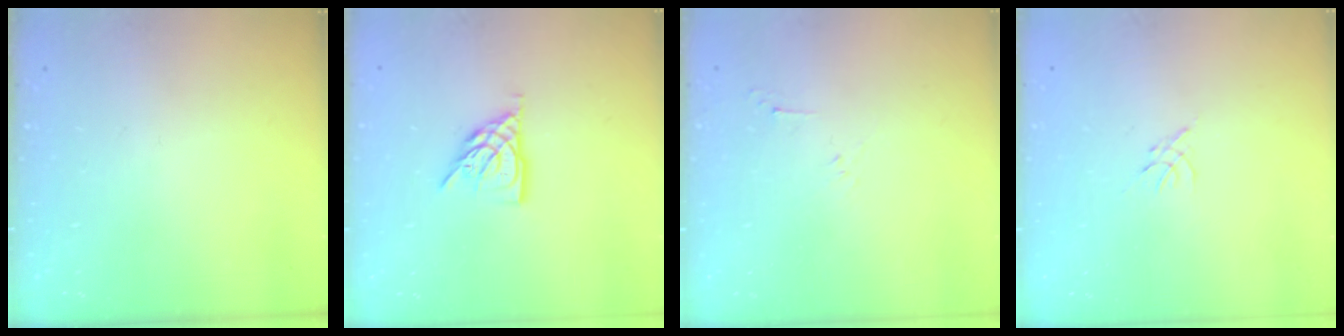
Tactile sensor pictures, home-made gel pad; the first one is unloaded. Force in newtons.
{"total": 8.3, "press": 8.2, "slide": 0.9}
{"total": 2.8, "press": 2.7, "slide": 0.6}
{"total": 0.0}